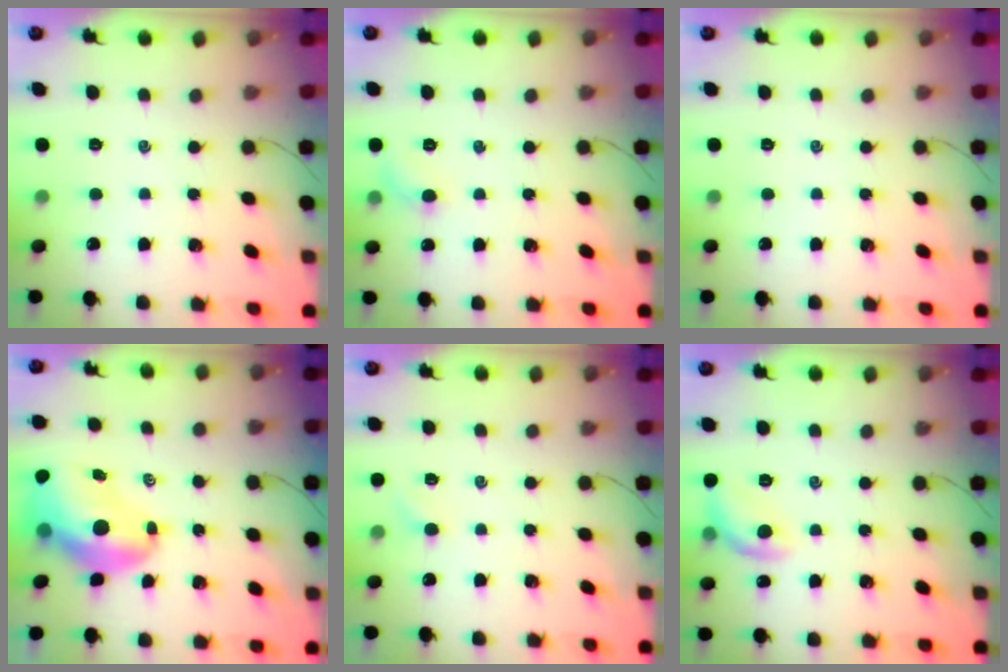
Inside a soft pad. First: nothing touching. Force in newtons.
{"total": 4.7, "press": 4.5, "slide": 1.3}
{"total": 0.0}
{"total": 12.4, "press": 11.9, "slide": 3.5}
{"total": 2.6, "press": 2.5, "slide": 0.8}
{"total": 9.6, "press": 9.6, "slide": 0.7}